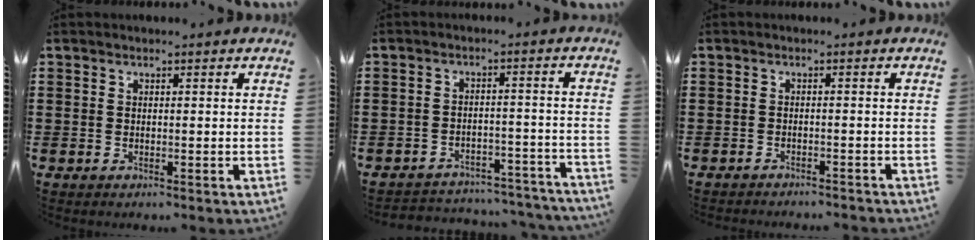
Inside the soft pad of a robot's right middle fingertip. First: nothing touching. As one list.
[{"total": 3.8, "force": [-3.7, 0.5, 0.3], "torque": [-0.010, 0.005, -0.081]}, {"total": 1.5, "force": [-1.5, 0.0, -0.2], "torque": [0.000, 0.004, -0.032]}]